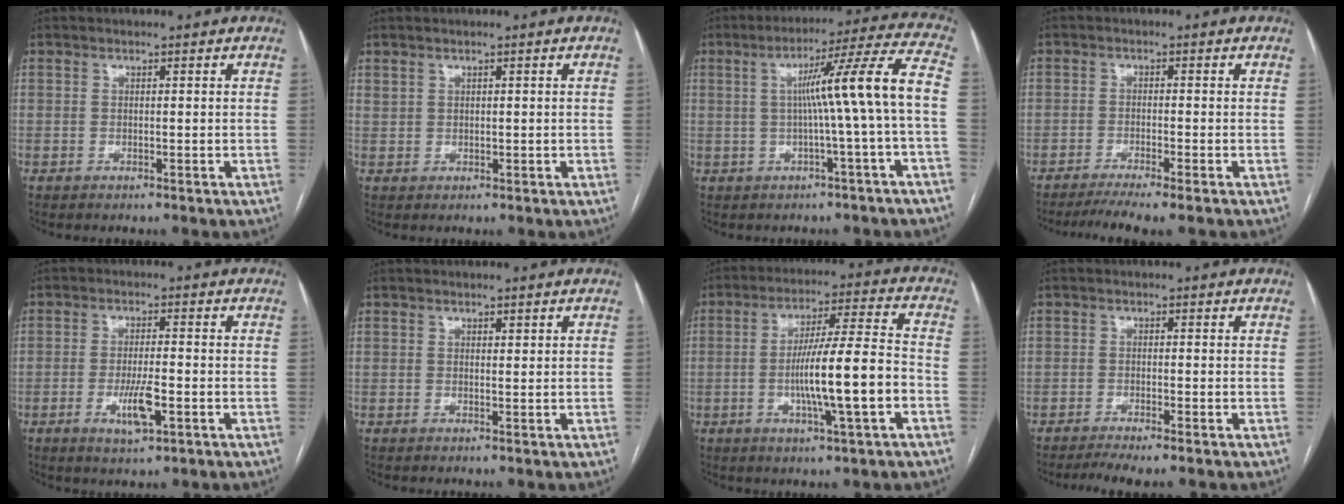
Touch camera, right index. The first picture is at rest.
{"total": 1.2, "force": [0.9, 0.7, 0.4], "torque": [-0.005, 0.003, 0.021]}
{"total": 11.9, "force": [-0.7, -1.8, 11.7], "torque": [-0.164, 0.020, -0.010]}
{"total": 5.8, "force": [-4.6, -0.6, 3.6], "torque": [-0.053, -0.009, -0.074]}
{"total": 5.6, "force": [-1.9, 1.1, 5.1], "torque": [-0.096, -0.007, -0.030]}
{"total": 0.6, "force": [0.4, 0.2, 0.3], "torque": [-0.005, -0.003, 0.005]}
{"total": 13.0, "force": [-3.2, 0.3, 12.6], "torque": [-0.219, 0.005, -0.054]}
{"total": 4.2, "force": [-3.2, -0.1, 2.7], "torque": [-0.043, -0.004, -0.053]}